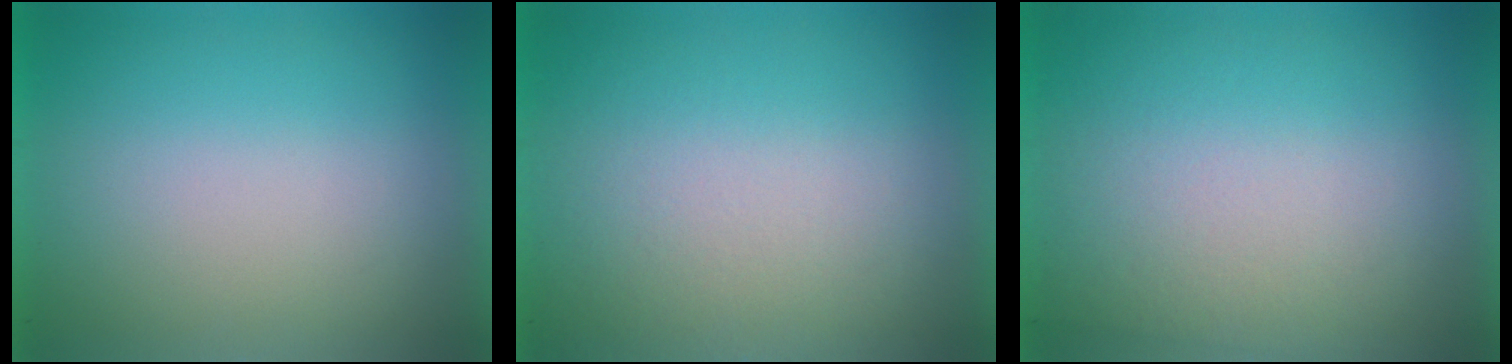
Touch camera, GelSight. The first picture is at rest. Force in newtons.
{"total": 3.6}
{"total": 2.9}